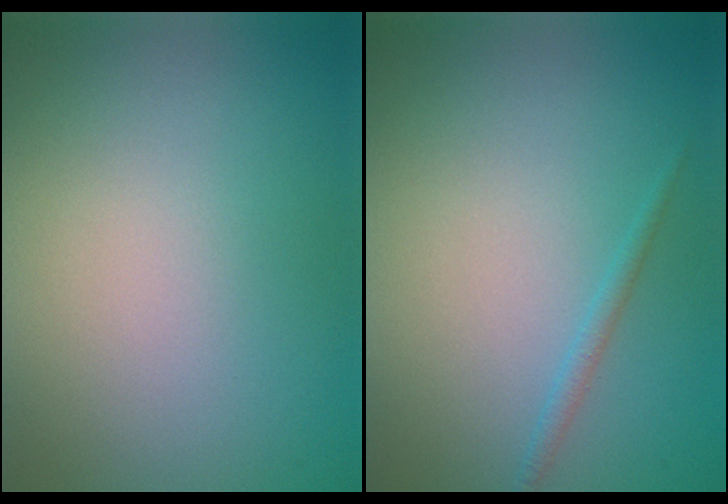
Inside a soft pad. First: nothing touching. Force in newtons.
{"total": 0.9, "press": 0.9, "slide": 0.1}